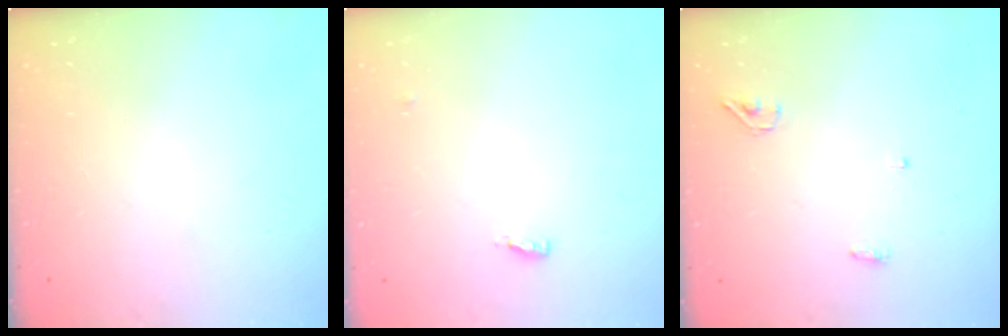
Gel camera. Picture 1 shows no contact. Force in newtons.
{"total": 3.4, "press": 3.2, "slide": 1.2}
{"total": 3.4, "press": 3.3, "slide": 1.0}